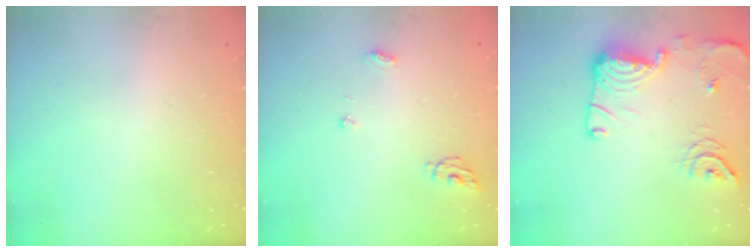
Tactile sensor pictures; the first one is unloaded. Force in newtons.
{"total": 5.2, "press": 5.2, "slide": 0.3}
{"total": 19.3, "press": 18.6, "slide": 5.2}